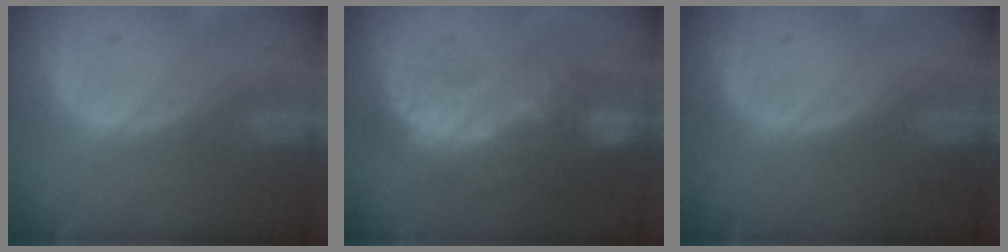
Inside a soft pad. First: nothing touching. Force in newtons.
{"total": 10.4, "press": 9.5, "slide": 4.3}
{"total": 0.0}